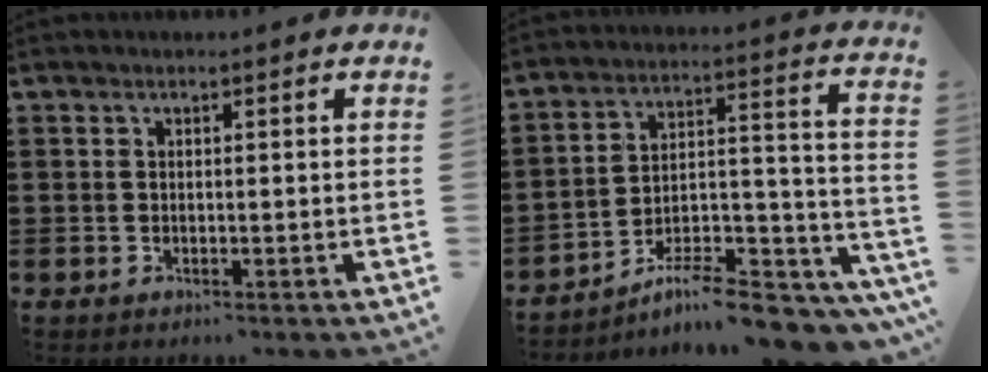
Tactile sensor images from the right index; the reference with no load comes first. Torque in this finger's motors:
{"motor_torque": [1.99, 0.14, 0.36, 0.01]}